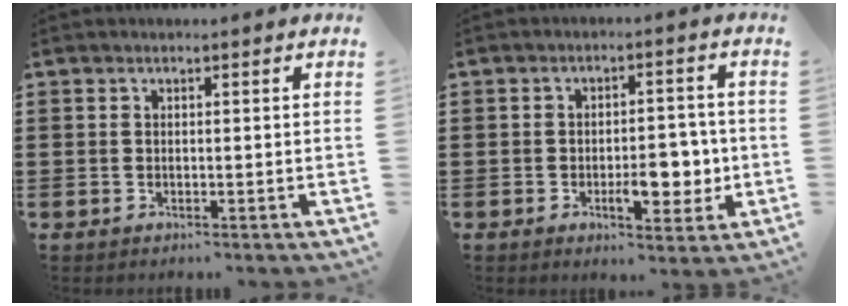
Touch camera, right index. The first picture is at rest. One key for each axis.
{"total": 7.5, "fx": -1.7, "fy": 3.2, "fz": 6.6, "tx": -0.081, "ty": -0.001, "tz": -0.029}